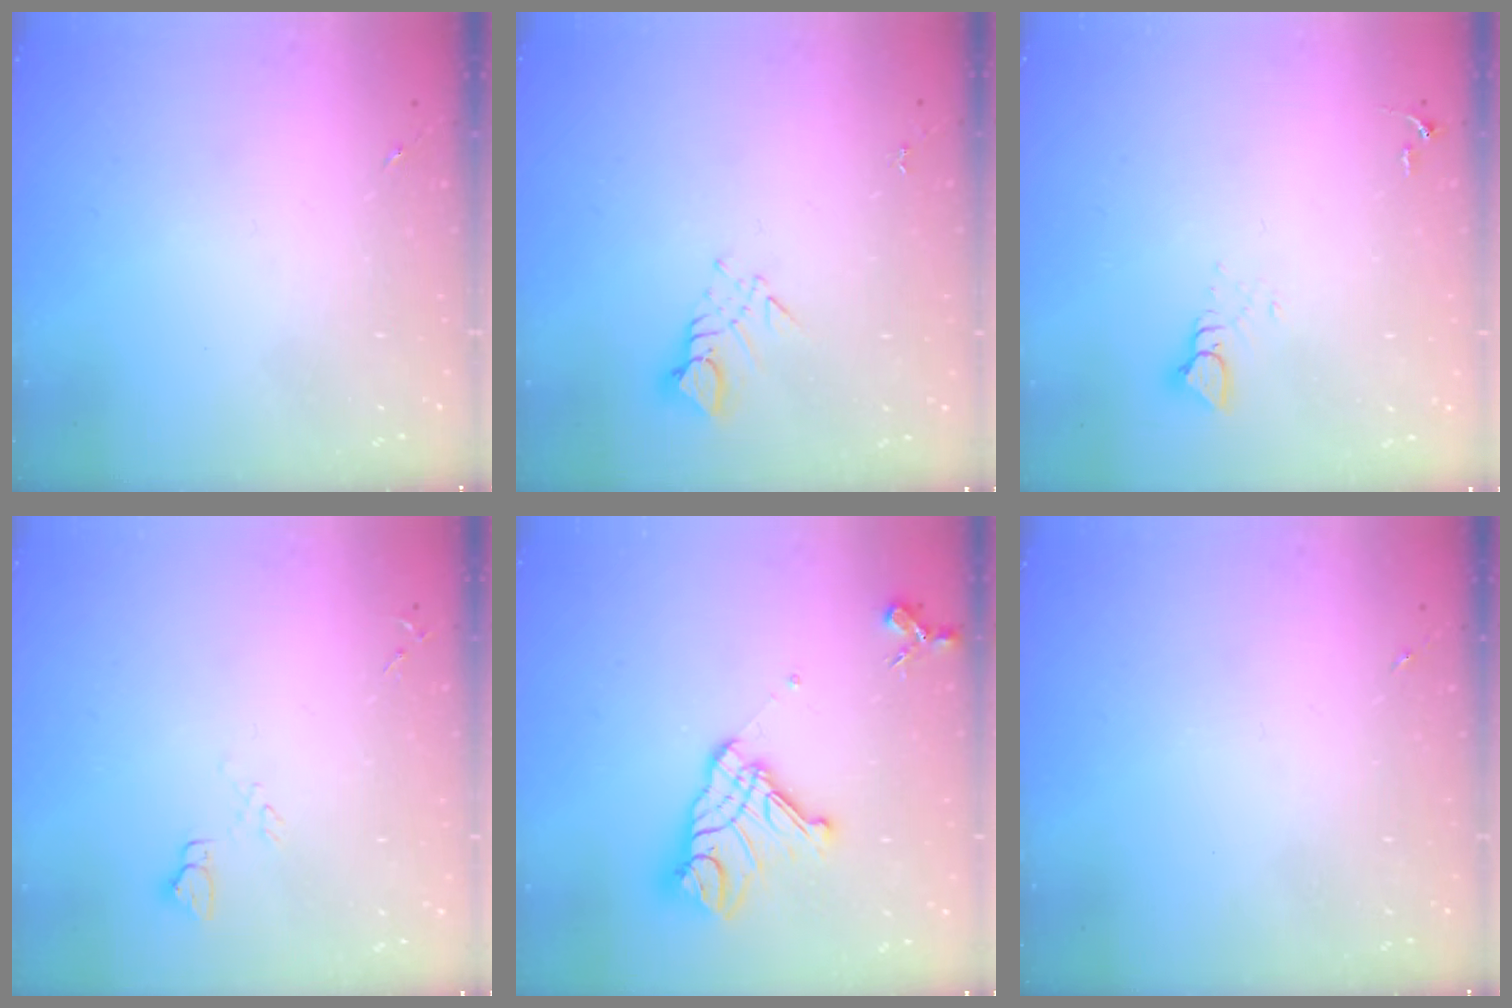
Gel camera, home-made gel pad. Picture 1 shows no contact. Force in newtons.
{"total": 3.7, "press": 3.7, "slide": 0.2}
{"total": 3.7, "press": 3.7, "slide": 0.1}
{"total": 4.6, "press": 4.6, "slide": 0.5}
{"total": 15.8, "press": 15.7, "slide": 1.7}
{"total": 0.0}